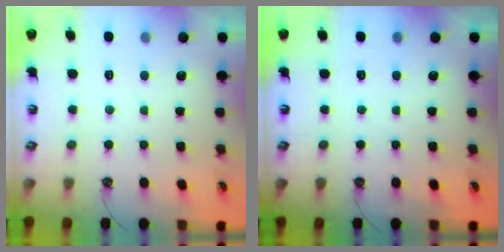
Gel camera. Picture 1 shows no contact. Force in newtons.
{"total": 0.0}